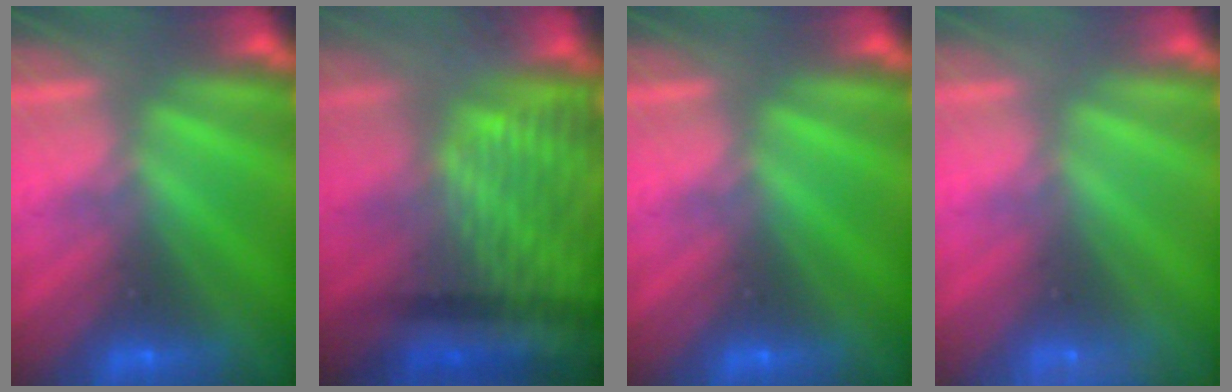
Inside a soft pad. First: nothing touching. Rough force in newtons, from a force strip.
{"total": 3.6}
{"total": 0.0}
{"total": 2.3}